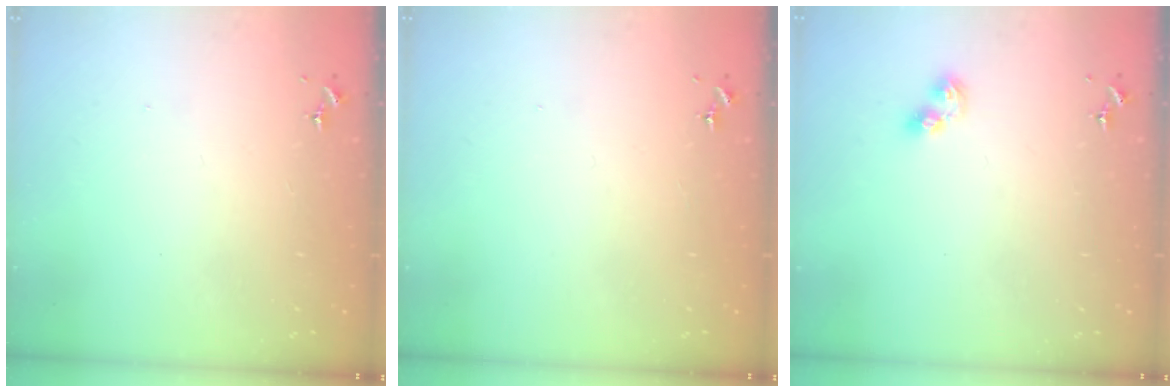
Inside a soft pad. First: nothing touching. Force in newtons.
{"total": 0.0}
{"total": 6.3, "press": 6.3, "slide": 0.5}